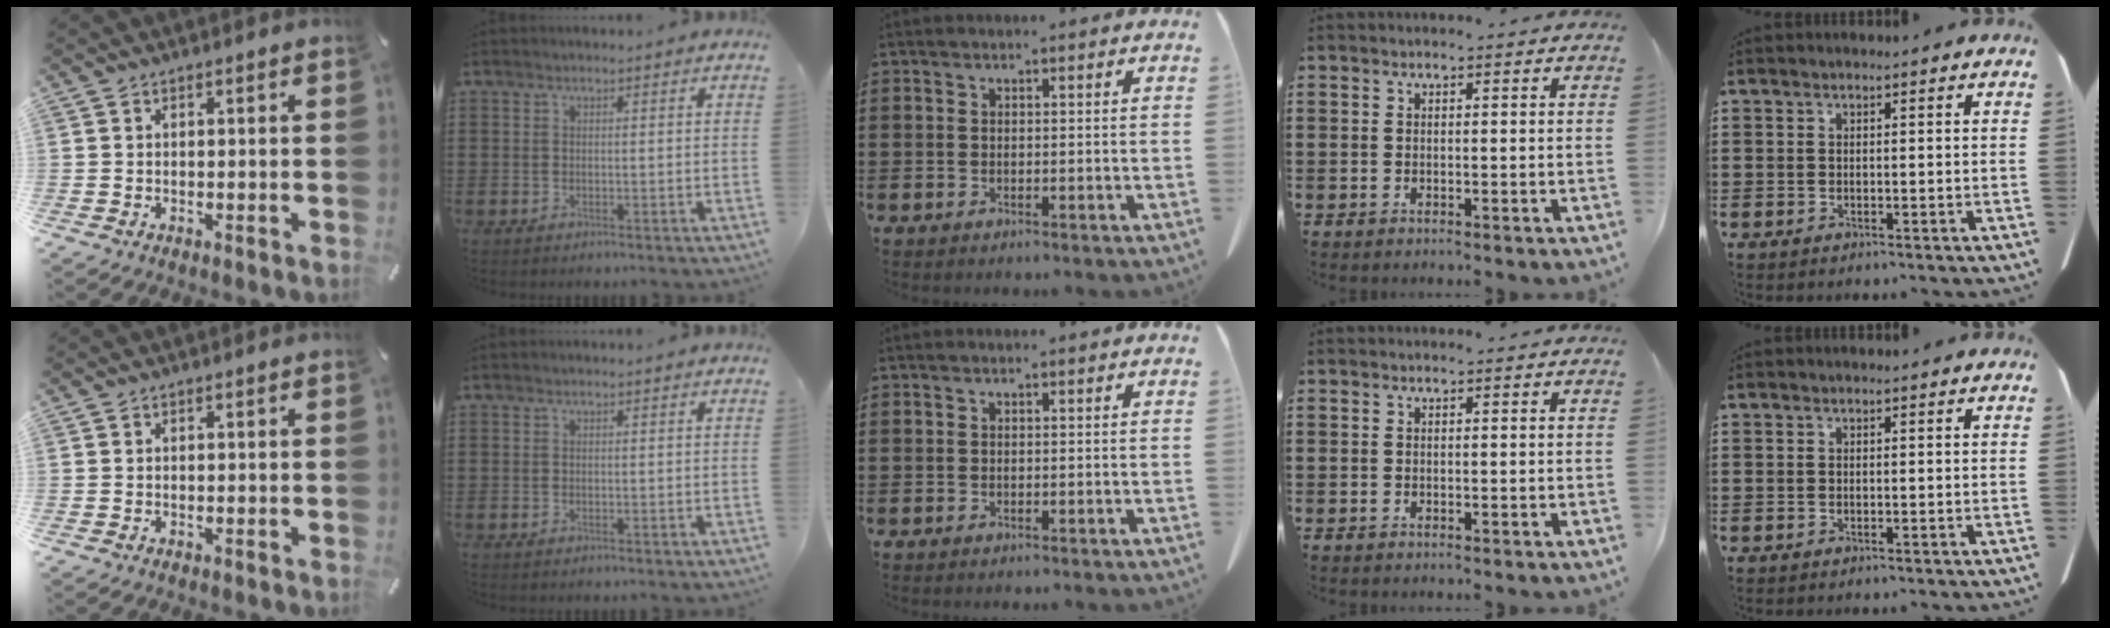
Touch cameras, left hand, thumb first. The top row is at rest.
{}